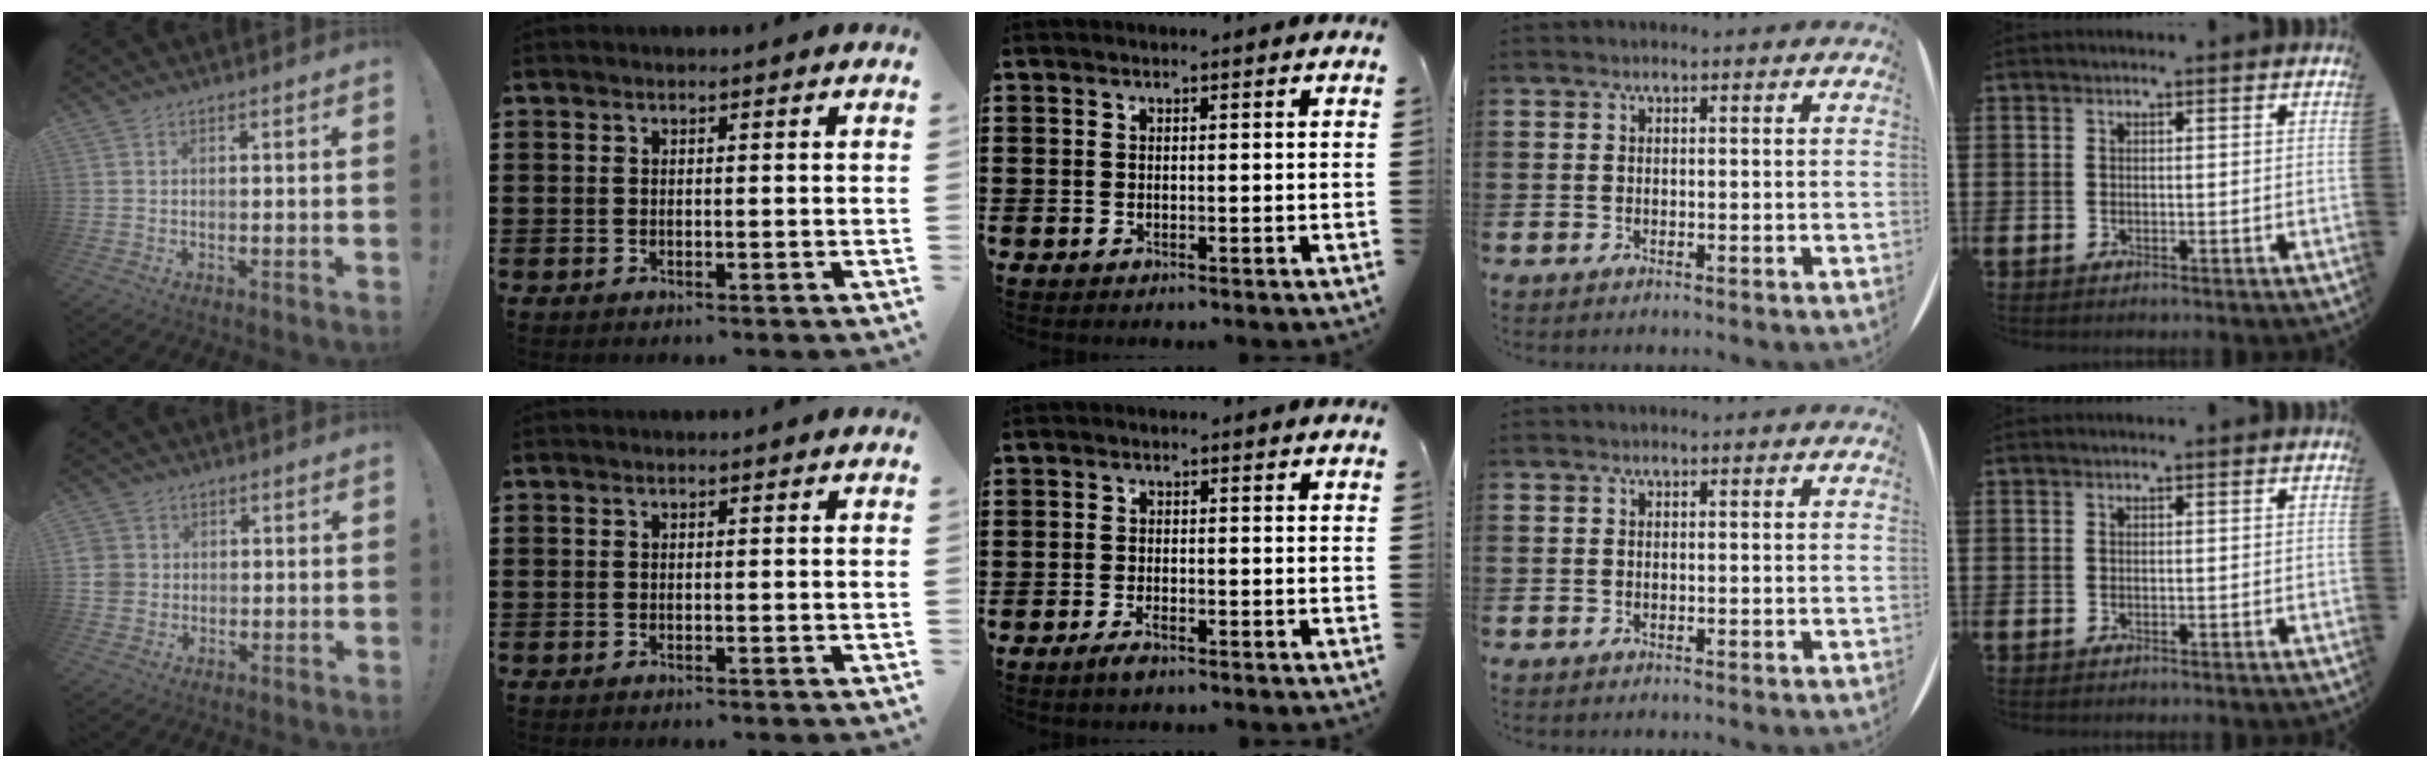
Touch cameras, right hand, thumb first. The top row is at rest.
{"thumb": {"total": 5.1, "force": [0.0, 4.8, 1.7], "torque": [-0.036, 0.004, 0.000]}, "middle": {"total": 2.0, "force": [-1.6, 0.5, 1.1], "torque": [-0.027, -0.001, -0.032]}}